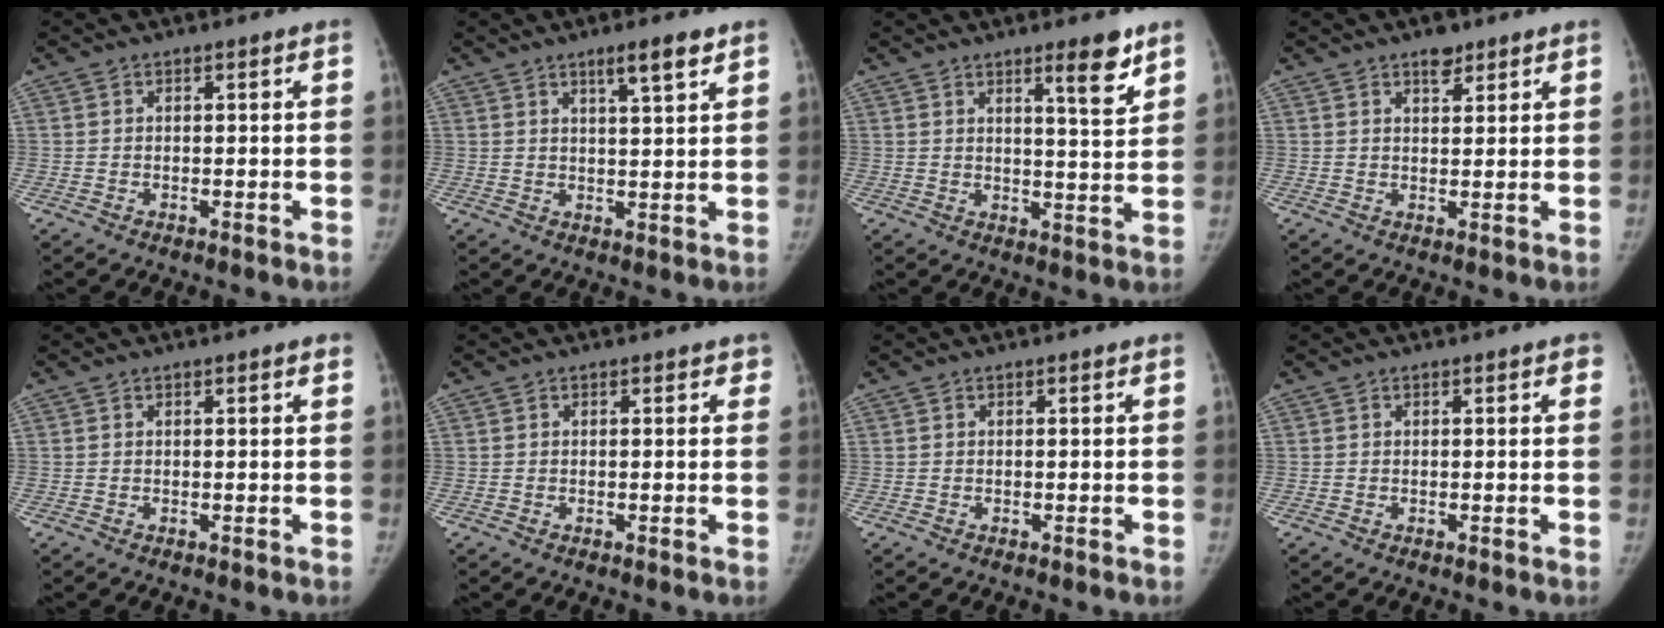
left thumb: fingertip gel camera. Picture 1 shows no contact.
{"total": 4.8, "force": [3.2, 0.5, 3.6], "torque": [-0.055, -0.020, 0.052]}
{"total": 6.8, "force": [4.5, 1.0, 5.0], "torque": [-0.062, -0.035, 0.066]}
{"total": 3.1, "force": [2.2, 1.5, 1.5], "torque": [-0.010, -0.013, 0.034]}
{"total": 0.6, "force": [0.4, 0.1, 0.5], "torque": [-0.005, 0.001, 0.002]}
{"total": 1.0, "force": [0.6, 0.7, 0.4], "torque": [0.010, -0.001, -0.001]}
{"total": 0.0}
{"total": 1.1, "force": [0.5, 0.4, 0.8], "torque": [-0.007, 0.001, 0.003]}